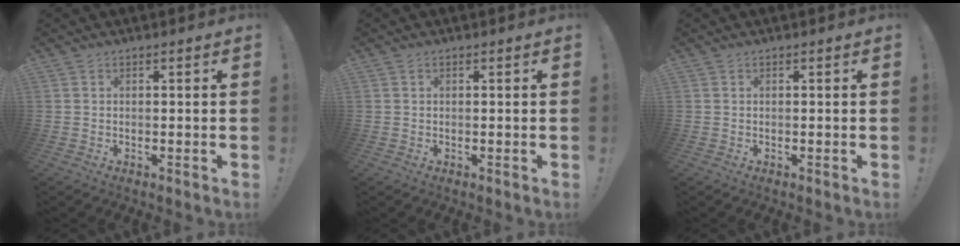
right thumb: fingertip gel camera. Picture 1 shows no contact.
{"total": 0.0}
{"total": 0.0}